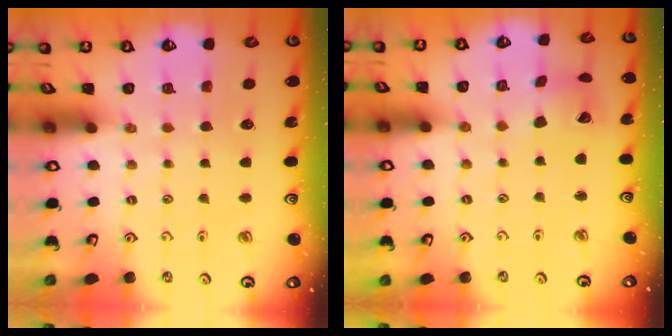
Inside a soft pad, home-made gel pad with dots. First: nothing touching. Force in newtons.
{"total": 8.3, "press": 8.2, "slide": 1.2}